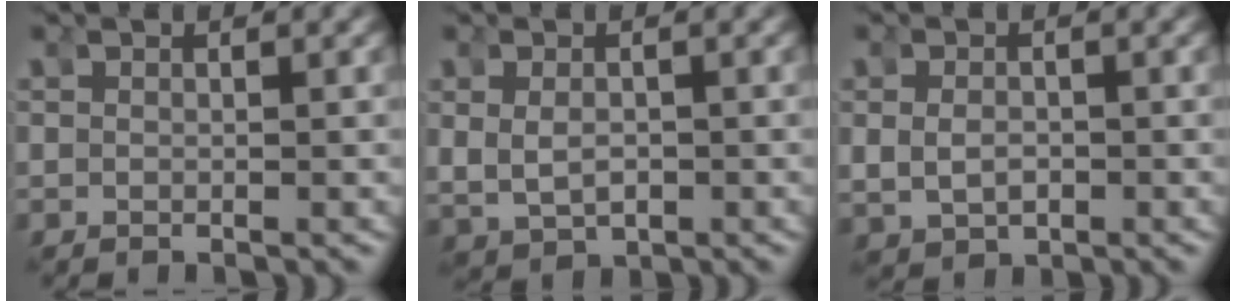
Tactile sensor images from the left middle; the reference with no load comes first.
{"total": 2.1, "force": [0.2, 2.1, -0.1], "torque": [-0.018, -0.013, 0.012]}
{"total": 1.4, "force": [0.6, 1.1, -0.7], "torque": [-0.001, -0.006, 0.015]}